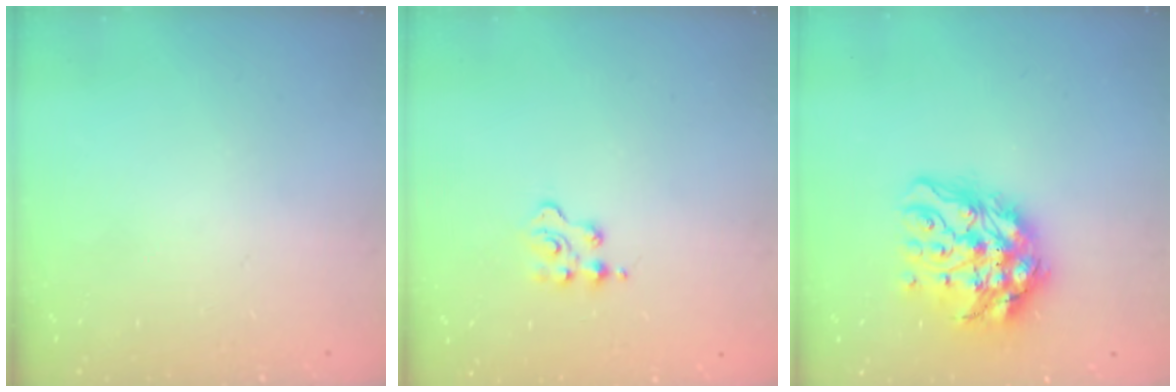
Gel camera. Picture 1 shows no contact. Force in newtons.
{"total": 2.4, "press": 2.4, "slide": 0.4}
{"total": 15.3, "press": 15.2, "slide": 2.0}